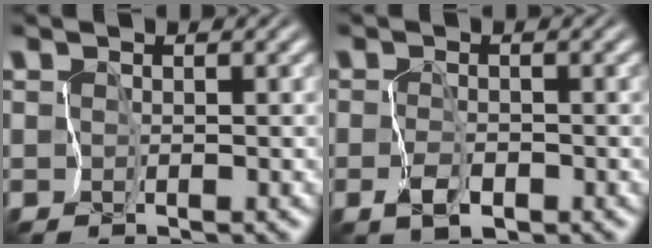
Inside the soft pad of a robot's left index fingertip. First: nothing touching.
{"total": 2.0, "force": [-1.0, 1.1, 1.4], "torque": [-0.028, -0.007, -0.020]}